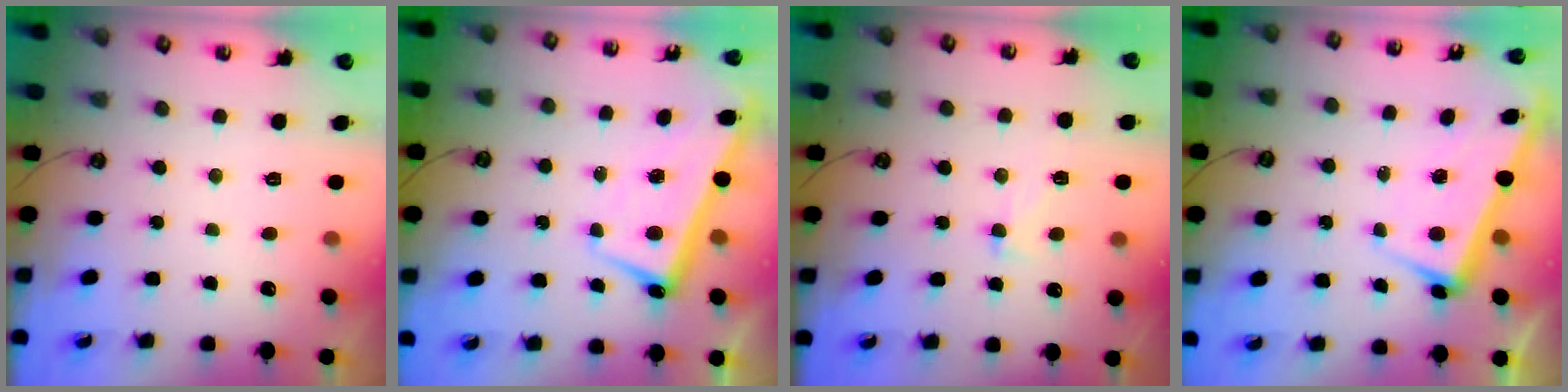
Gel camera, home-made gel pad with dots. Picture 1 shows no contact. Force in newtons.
{"total": 2.8, "press": 2.7, "slide": 0.7}
{"total": 4.1, "press": 4.0, "slide": 1.1}
{"total": 3.0, "press": 2.9, "slide": 0.9}